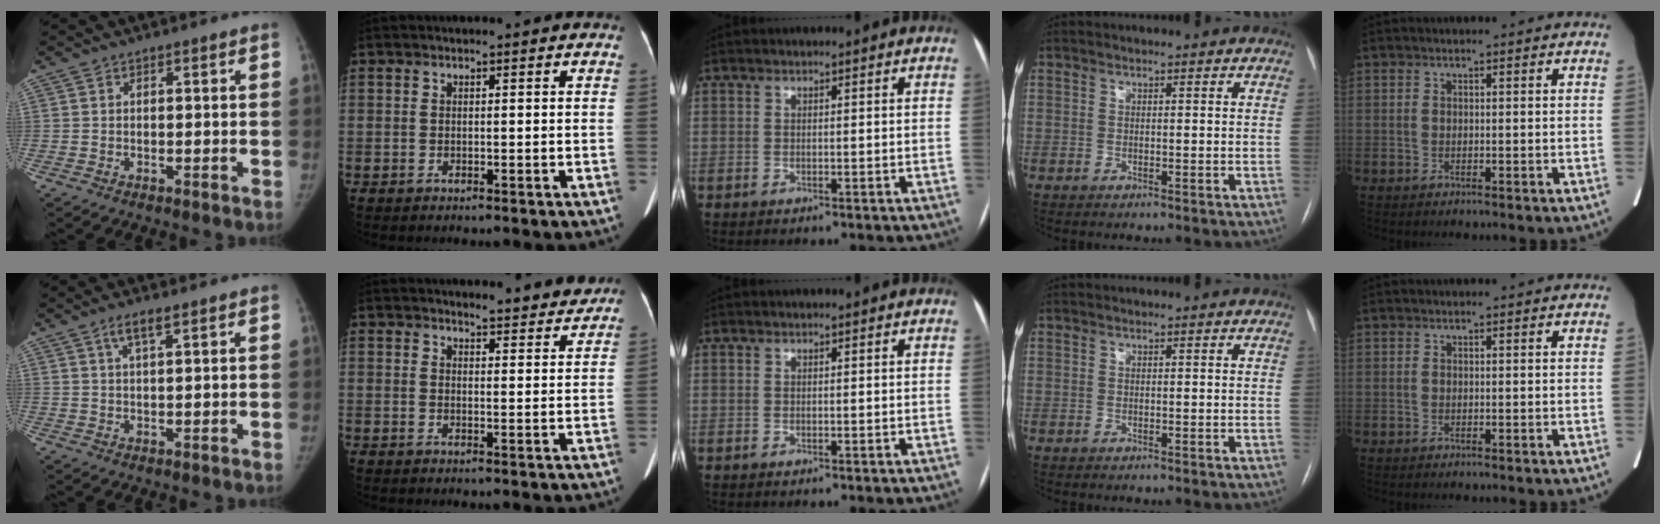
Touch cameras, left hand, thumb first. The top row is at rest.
{"thumb": {"total": 3.2, "force": [1.9, 0.6, 2.5], "torque": [-0.054, -0.003, 0.039]}, "index": {"total": 5.6, "force": [5.5, 1.0, 0.8], "torque": [-0.011, -0.006, 0.056]}}